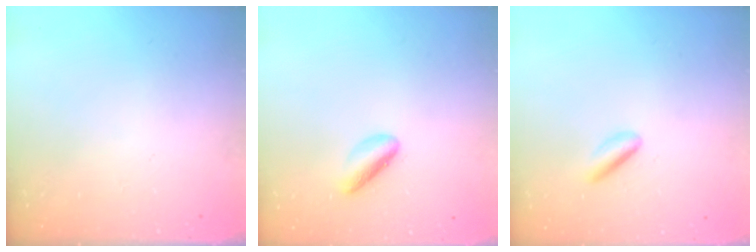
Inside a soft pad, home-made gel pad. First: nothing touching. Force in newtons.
{"total": 3.6, "press": 3.5, "slide": 0.6}
{"total": 2.5, "press": 2.3, "slide": 1.0}